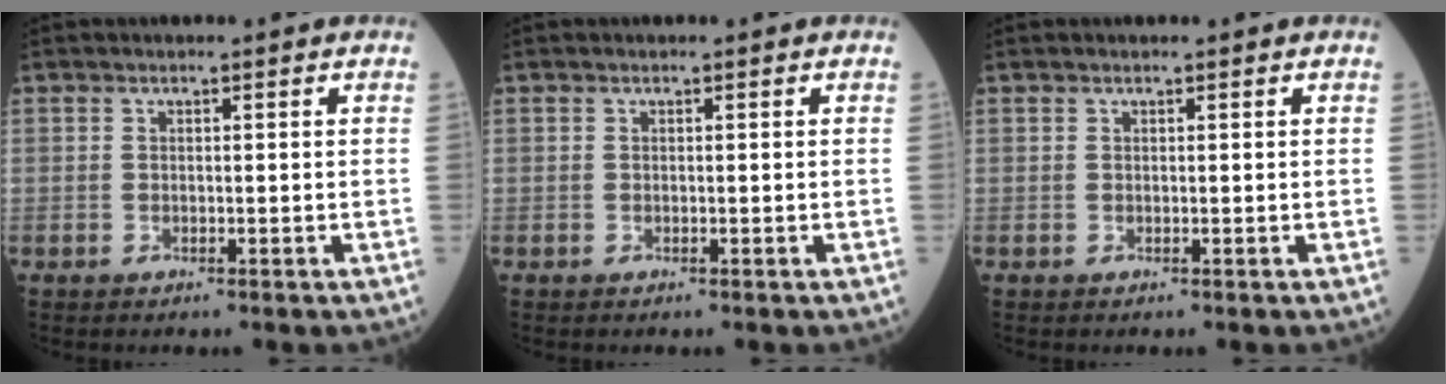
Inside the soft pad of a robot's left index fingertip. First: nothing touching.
{"total": 0.0}
{"total": 0.0}